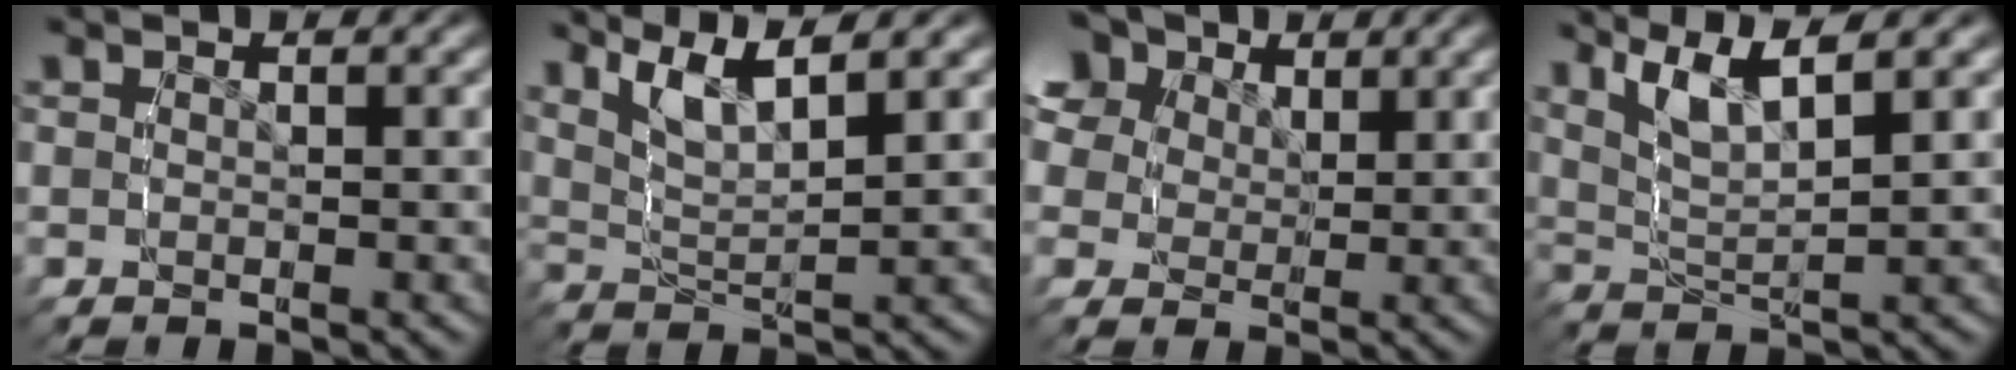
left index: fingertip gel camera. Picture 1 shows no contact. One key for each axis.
{"total": 6.2, "fx": 3.5, "fy": 3.2, "fz": 4.0, "tx": -0.093, "ty": -0.007, "tz": 0.058}
{"total": 9.9, "fx": 5.4, "fy": 6.7, "fz": 4.8, "tx": -0.082, "ty": 0.009, "tz": 0.084}
{"total": 6.0, "fx": 3.3, "fy": 3.0, "fz": 4.0, "tx": -0.093, "ty": -0.006, "tz": 0.057}